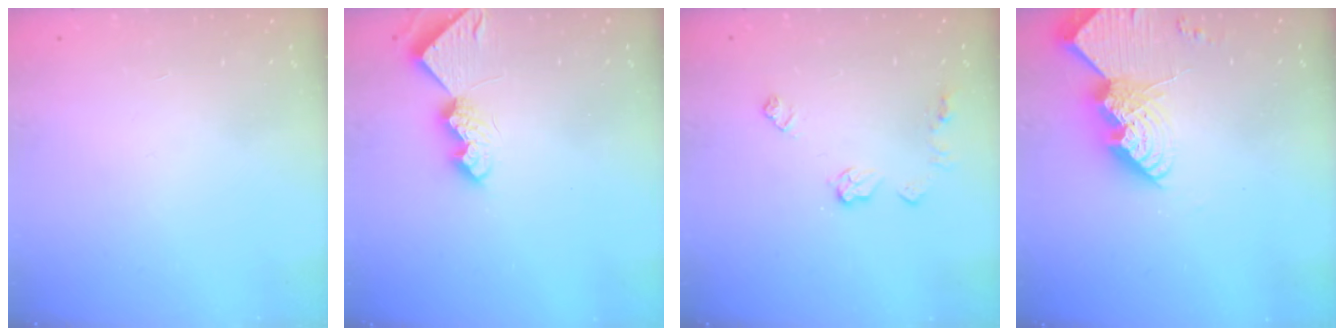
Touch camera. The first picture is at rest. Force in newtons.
{"total": 9.6, "press": 9.6, "slide": 0.6}
{"total": 7.8, "press": 7.8, "slide": 0.5}
{"total": 14.5, "press": 14.4, "slide": 1.6}